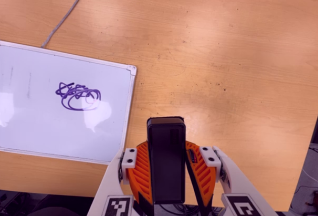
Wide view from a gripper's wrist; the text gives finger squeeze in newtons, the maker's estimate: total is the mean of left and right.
{"total": 5.7, "left": 4.6, "right": 6.8}